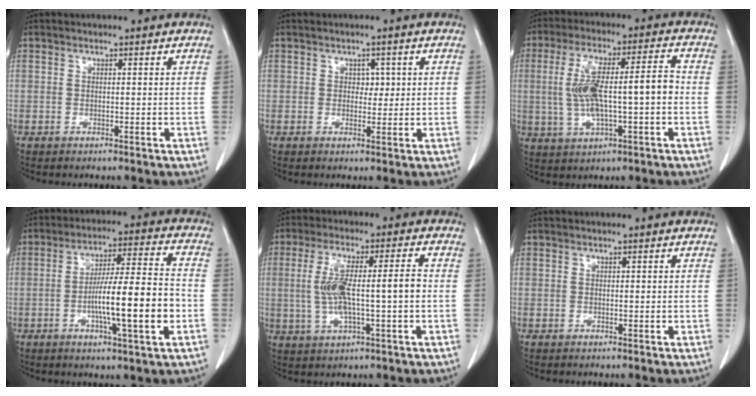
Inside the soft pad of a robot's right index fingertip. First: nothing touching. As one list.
[{"total": 1.9, "force": [0.5, 1.4, 1.2], "torque": [-0.011, -0.001, 0.006]}, {"total": 12.2, "force": [-0.5, 2.8, 11.9], "torque": [-0.228, 0.028, -0.003]}, {"total": 13.3, "force": [-3.3, 0.7, 12.9], "torque": [-0.213, 0.004, -0.055]}, {"total": 9.9, "force": [-0.3, 1.6, 9.8], "torque": [-0.194, 0.017, -0.002]}, {"total": 0.0}]